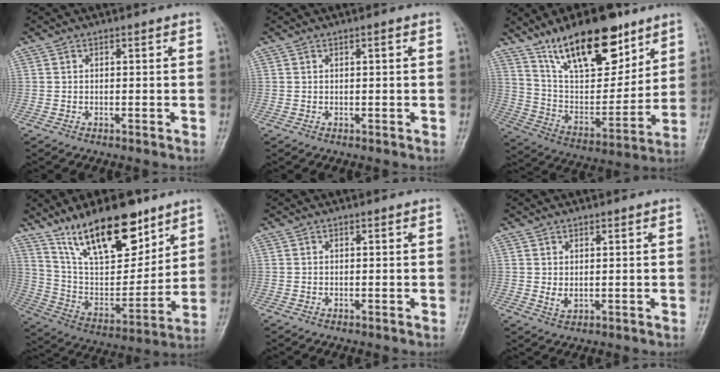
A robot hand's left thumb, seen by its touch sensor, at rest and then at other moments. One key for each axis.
{"total": 0.8, "fx": 0.3, "fy": 0.1, "fz": 0.7, "tx": -0.013, "ty": 0.002, "tz": 0.004}
{"total": 21.8, "fx": 14.2, "fy": 9.2, "fz": 13.8, "tx": -0.178, "ty": -0.063, "tz": 0.254}
{"total": 21.2, "fx": 14.1, "fy": 8.6, "fz": 13.2, "tx": -0.174, "ty": -0.068, "tz": 0.259}
{"total": 0.0}
{"total": 2.5, "fx": 0.7, "fy": 1.4, "fz": 2.0, "tx": -0.032, "ty": -0.010, "tz": 0.018}